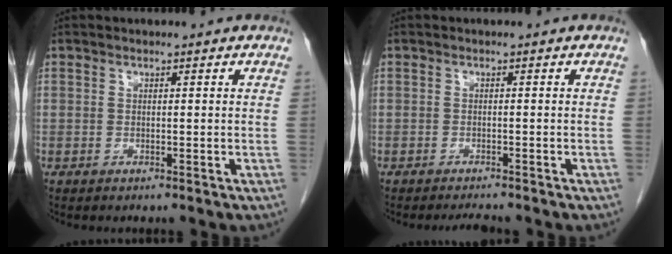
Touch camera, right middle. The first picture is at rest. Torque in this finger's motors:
{"motor_torque": [-0.01, 0.03, -0.01, 0.00]}